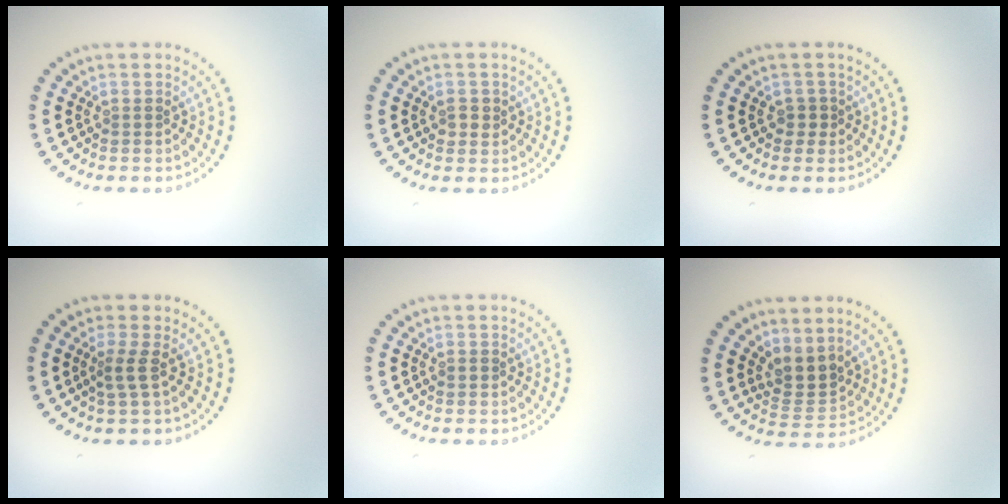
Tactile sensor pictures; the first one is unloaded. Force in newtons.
{"total": 1.2, "press": 1.2, "slide": 0.1}
{"total": 1.1, "press": 0.9, "slide": 0.6}
{"total": 1.9, "press": 1.3, "slide": 1.3}
{"total": 0.9, "press": 0.9, "slide": 0.1}
{"total": 2.8, "press": 2.1, "slide": 1.8}